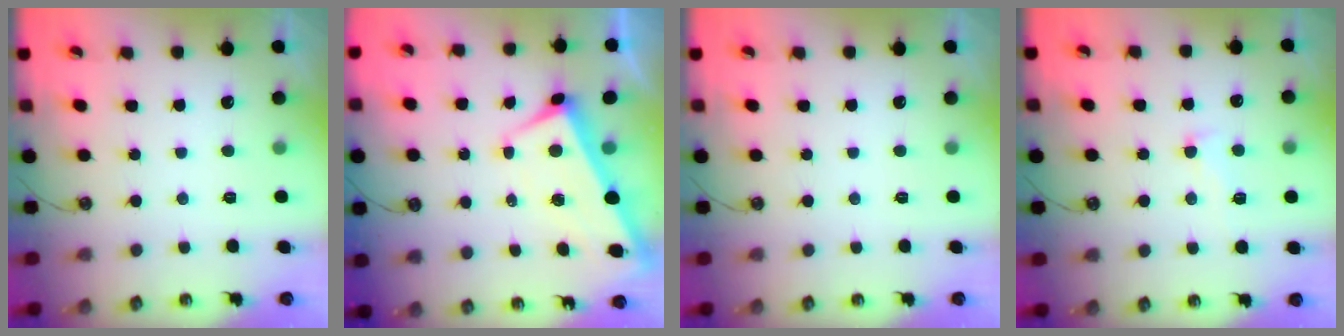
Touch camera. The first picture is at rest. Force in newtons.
{"total": 0.9, "press": 0.2, "slide": 0.9}
{"total": 0.0}
{"total": 1.8, "press": 1.5, "slide": 0.9}